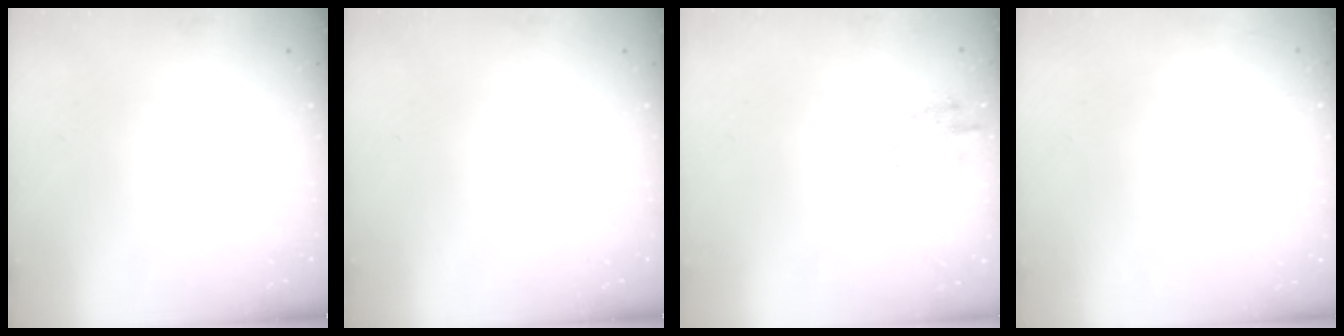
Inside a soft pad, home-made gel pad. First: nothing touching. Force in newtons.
{"total": 0.0}
{"total": 2.1, "press": 2.1, "slide": 0.6}
{"total": 1.0, "press": 0.9, "slide": 0.4}